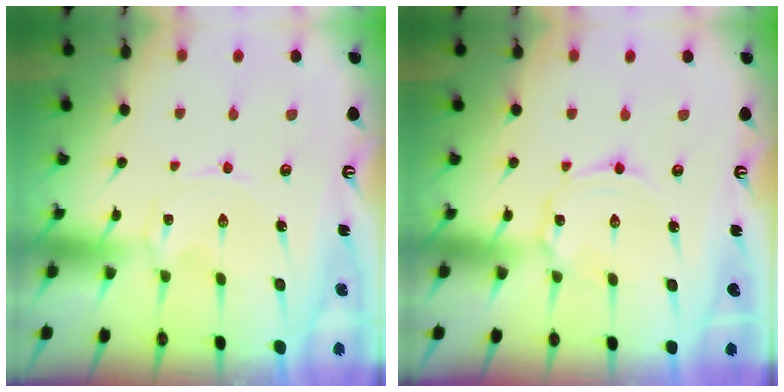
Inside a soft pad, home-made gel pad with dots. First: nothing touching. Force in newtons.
{"total": 2.7, "press": 2.7, "slide": 0.3}